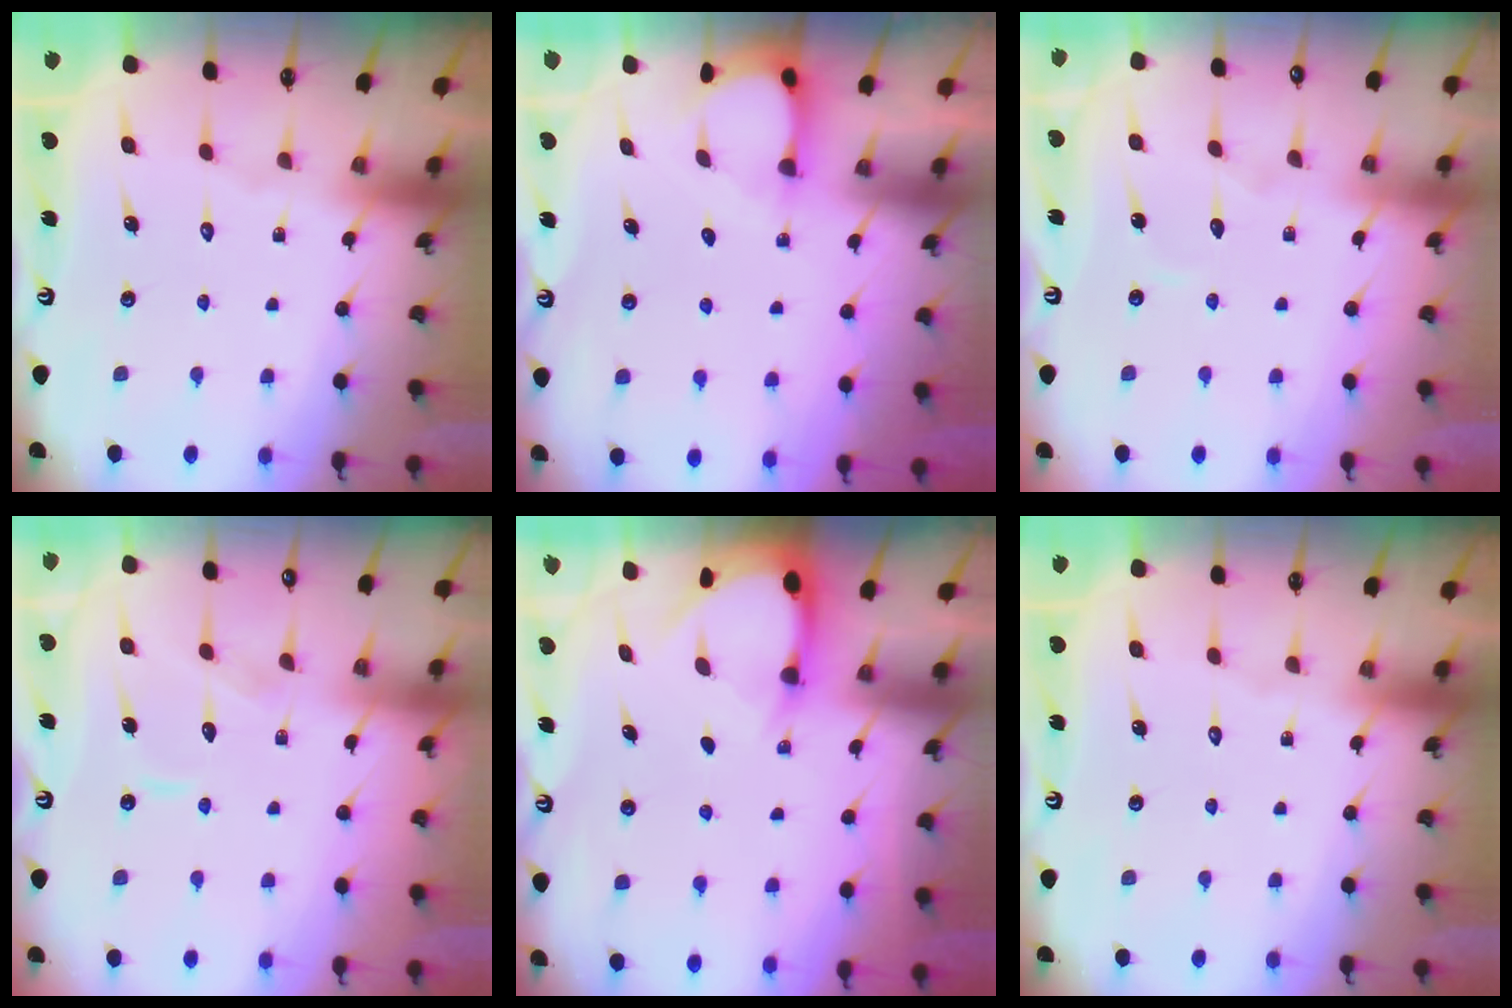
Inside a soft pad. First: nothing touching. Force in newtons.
{"total": 3.0, "press": 3.0, "slide": 0.3}
{"total": 3.9, "press": 3.8, "slide": 0.4}
{"total": 6.2, "press": 6.2, "slide": 0.6}
{"total": 2.9, "press": 2.9, "slide": 0.3}
{"total": 0.0}